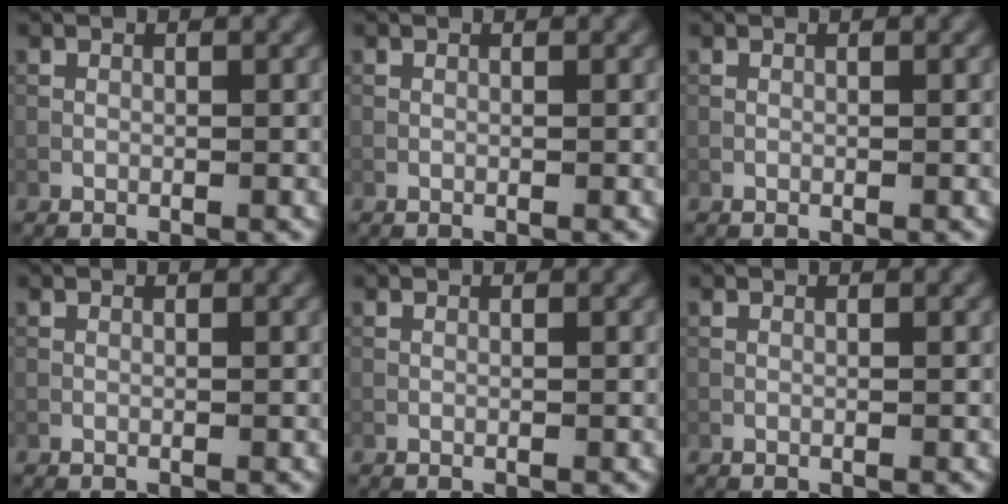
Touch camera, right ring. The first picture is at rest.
{"total": 0.0}
{"total": 0.0}
{"total": 0.0}
{"total": 0.0}
{"total": 0.0}